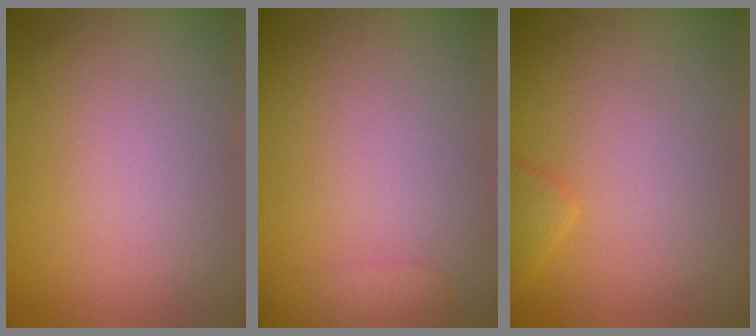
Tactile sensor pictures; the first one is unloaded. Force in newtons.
{"total": 1.9, "press": 1.9, "slide": 0.1}
{"total": 1.4, "press": 1.4, "slide": 0.1}